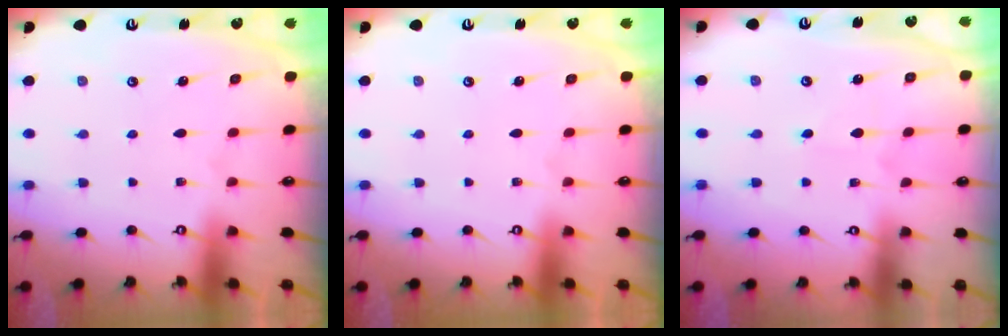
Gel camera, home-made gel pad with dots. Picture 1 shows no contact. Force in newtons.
{"total": 0.0}
{"total": 2.6, "press": 2.6, "slide": 0.2}